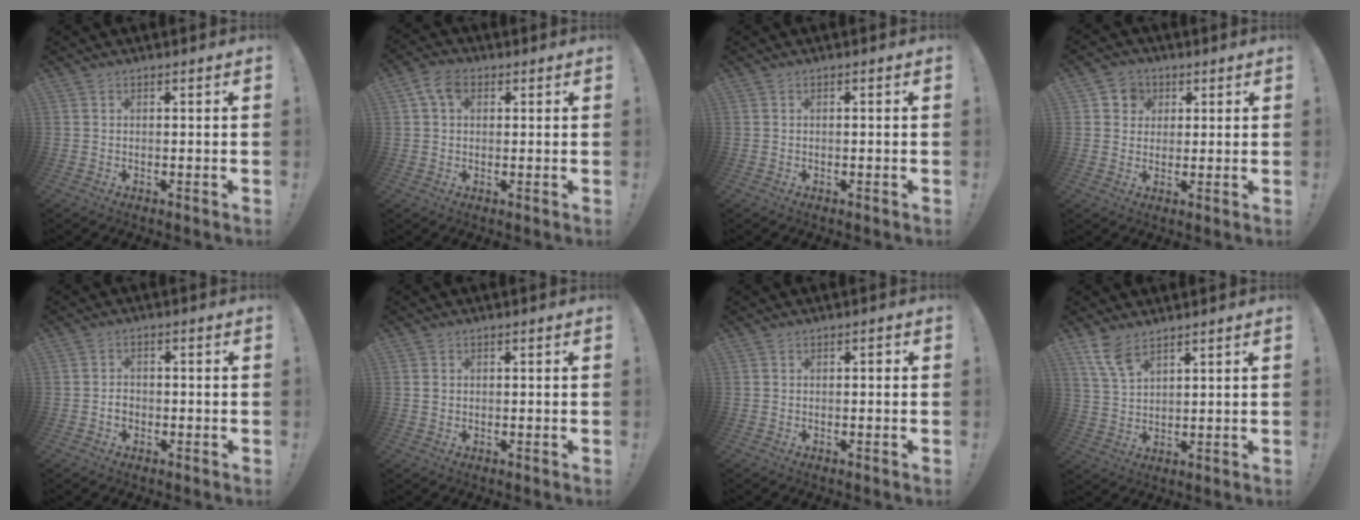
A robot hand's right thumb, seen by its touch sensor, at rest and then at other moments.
{"total": 6.2, "force": [2.2, 4.2, 4.0], "torque": [-0.065, 0.003, 0.044]}
{"total": 0.0}
{"total": 5.5, "force": [1.3, 5.2, 1.2], "torque": [-0.017, -0.005, 0.025]}
{"total": 2.7, "force": [-1.0, 2.1, 1.3], "torque": [-0.013, 0.005, -0.019]}
{"total": 1.3, "force": [0.4, 1.2, 0.3], "torque": [-0.005, 0.006, 0.006]}
{"total": 0.9, "force": [-0.6, 0.3, 0.5], "torque": [-0.013, 0.005, -0.012]}
{"total": 7.2, "force": [5.2, 2.8, 4.1], "torque": [-0.075, -0.027, 0.099]}